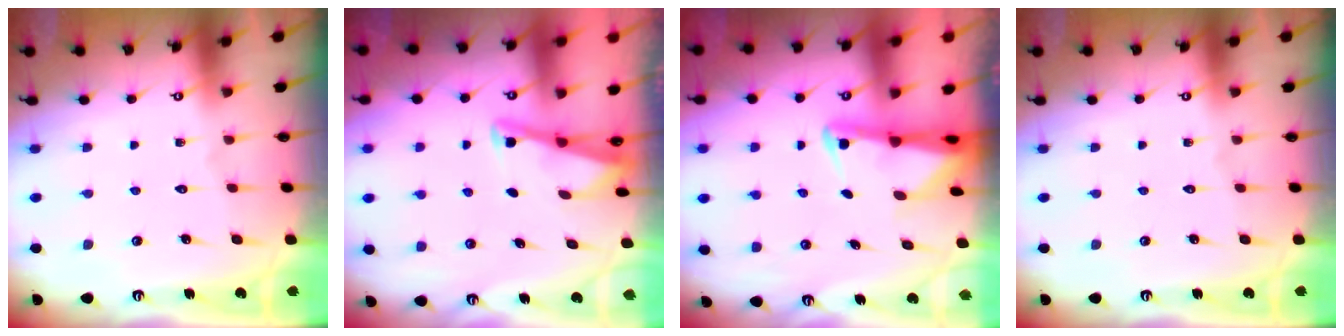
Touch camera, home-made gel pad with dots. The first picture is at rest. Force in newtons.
{"total": 2.9, "press": 2.9, "slide": 0.4}
{"total": 2.6, "press": 2.5, "slide": 0.4}
{"total": 0.0}